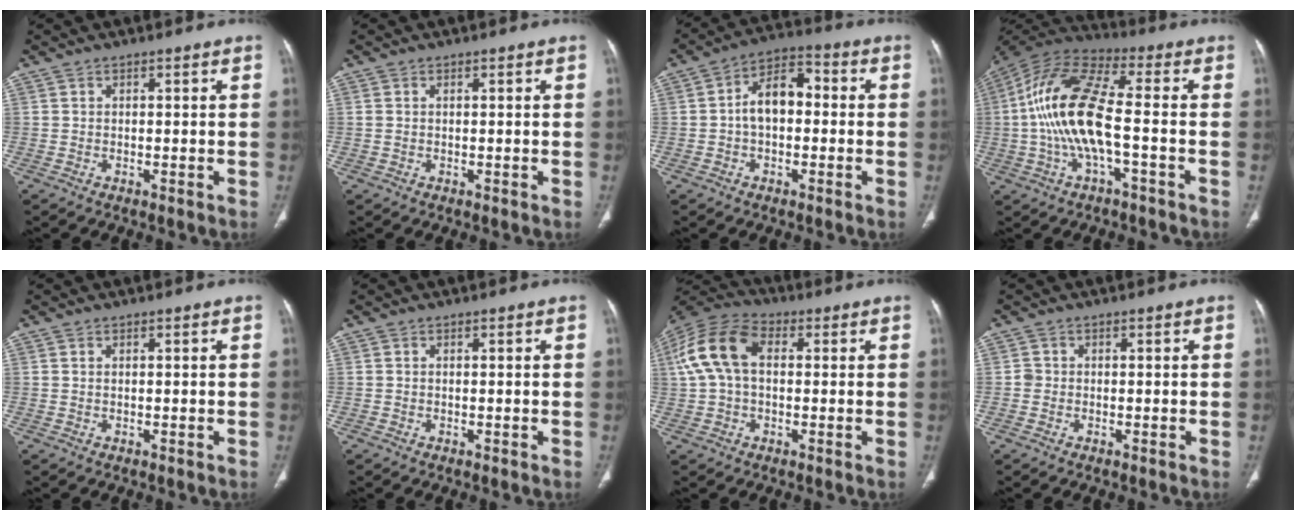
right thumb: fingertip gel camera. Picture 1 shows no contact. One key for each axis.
{"total": 0.6, "fx": 0.1, "fy": 0.4, "fz": 0.4, "tx": -0.017, "ty": 0.008, "tz": 0.008}
{"total": 8.8, "fx": -0.3, "fy": 5.6, "fz": 6.8, "tx": -0.100, "ty": 0.035, "tz": -0.018}
{"total": 16.3, "fx": -1.8, "fy": 5.6, "fz": 15.2, "tx": -0.323, "ty": 0.037, "tz": -0.038}
{"total": 0.0}
{"total": 0.0}
{"total": 12.1, "fx": 1.7, "fy": 7.8, "fz": 9.2, "tx": -0.191, "ty": 0.036, "tz": 0.024}
{"total": 1.1, "fx": -0.2, "fy": 1.0, "fz": 0.3, "tx": 0.002, "ty": 0.005, "tz": -0.006}